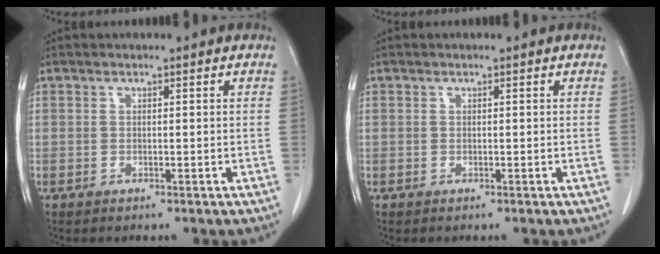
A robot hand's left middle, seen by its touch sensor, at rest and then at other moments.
{"total": 0.0}